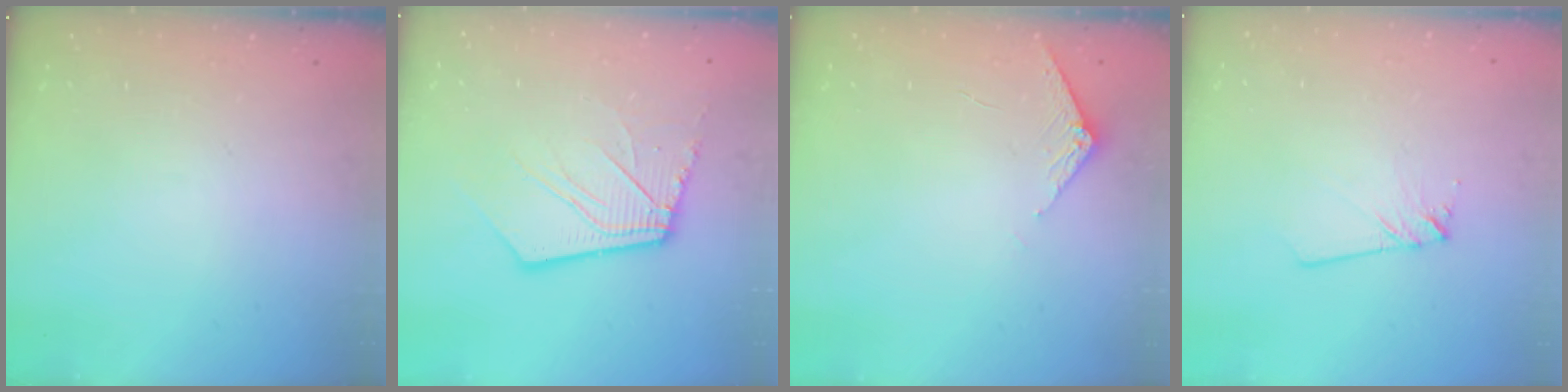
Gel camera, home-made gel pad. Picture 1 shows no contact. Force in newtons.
{"total": 12.4, "press": 12.3, "slide": 1.7}
{"total": 2.9, "press": 2.9, "slide": 0.3}
{"total": 3.5, "press": 3.5, "slide": 0.4}